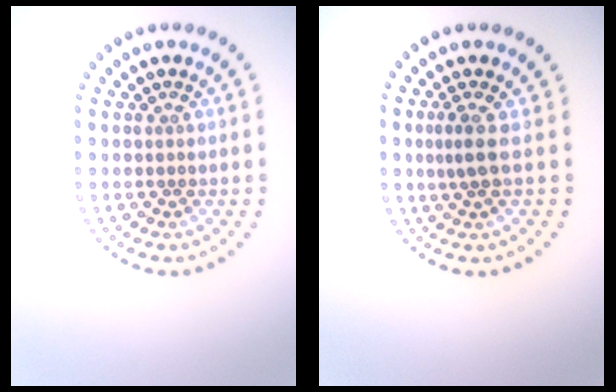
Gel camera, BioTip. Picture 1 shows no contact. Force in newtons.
{"total": 1.8, "press": 1.3, "slide": 1.1}